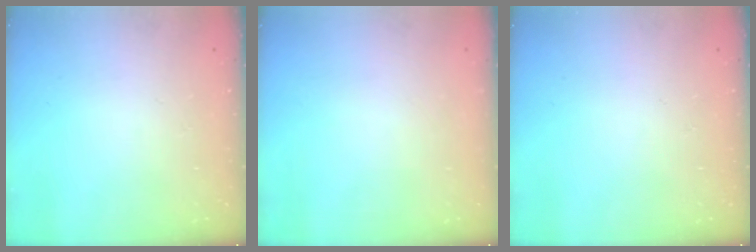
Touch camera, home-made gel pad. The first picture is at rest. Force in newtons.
{"total": 0.0}
{"total": 0.0}